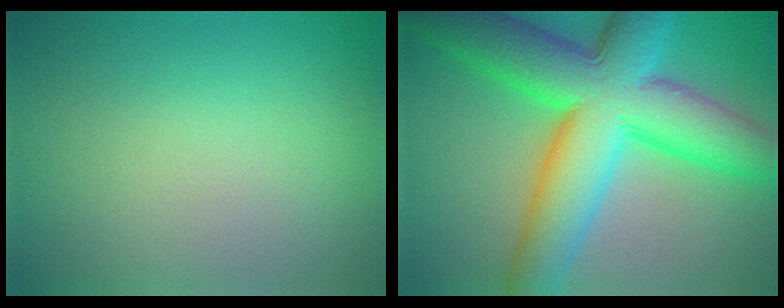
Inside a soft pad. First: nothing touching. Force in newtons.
{"total": 14.2, "press": 14.1, "slide": 0.3}